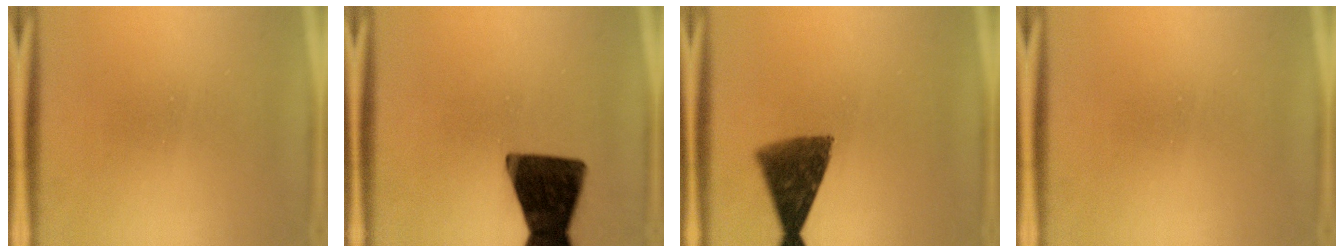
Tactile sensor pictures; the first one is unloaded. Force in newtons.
{"total": 16.0}
{"total": 9.6}
{"total": 0.0}